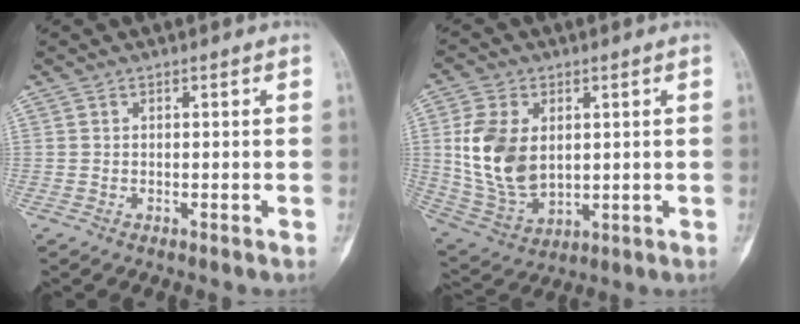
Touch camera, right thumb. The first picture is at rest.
{"total": 14.0, "force": [2.0, 9.2, 10.3], "torque": [-0.190, -0.013, 0.052]}